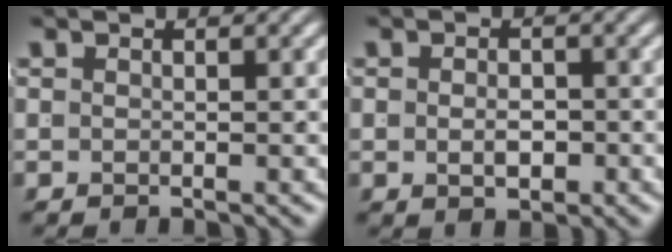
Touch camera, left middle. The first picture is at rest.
{"total": 1.7, "force": [-0.5, 0.9, 1.4], "torque": [-0.020, -0.006, -0.004]}